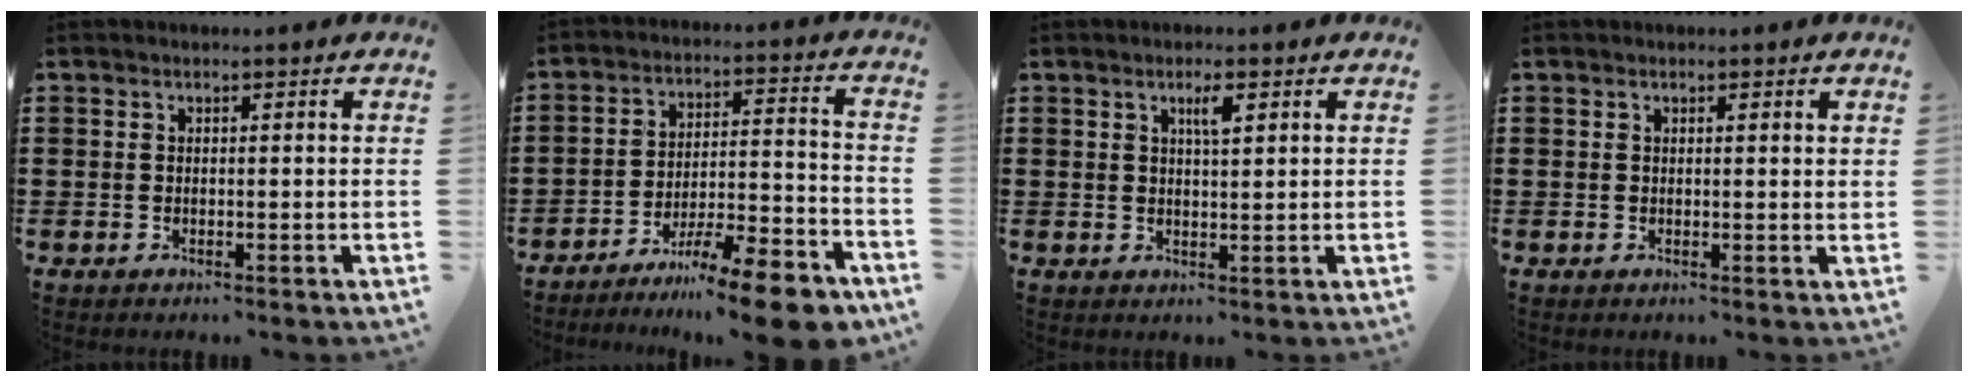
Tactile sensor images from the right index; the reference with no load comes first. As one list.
[{"total": 12.1, "force": [-9.7, 1.4, 7.1], "torque": [-0.101, 0.032, -0.178]}, {"total": 2.5, "force": [1.2, 0.5, 2.2], "torque": [-0.037, 0.001, 0.017]}, {"total": 0.6, "force": [0.3, 0.0, 0.5], "torque": [-0.009, 0.001, 0.006]}]